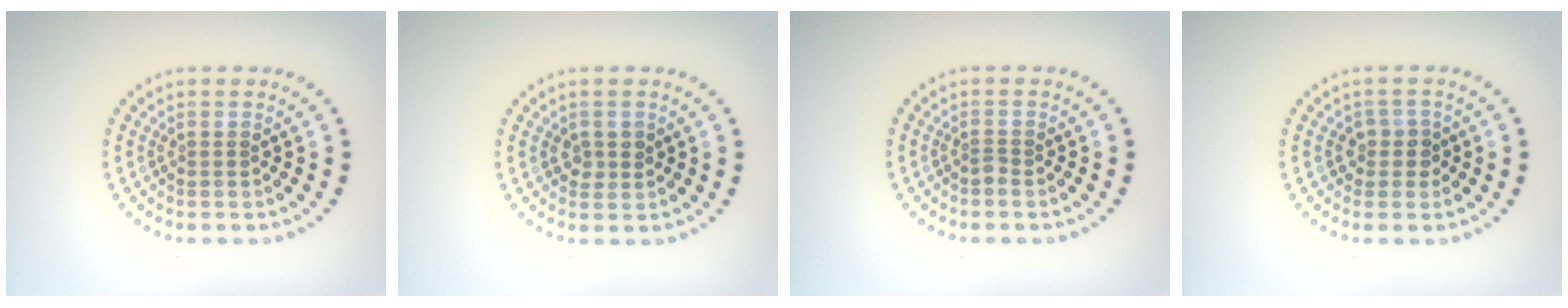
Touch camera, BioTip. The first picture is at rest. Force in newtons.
{"total": 1.4, "press": 1.4, "slide": 0.5}
{"total": 0.8, "press": 0.5, "slide": 0.6}
{"total": 1.9, "press": 1.5, "slide": 1.1}